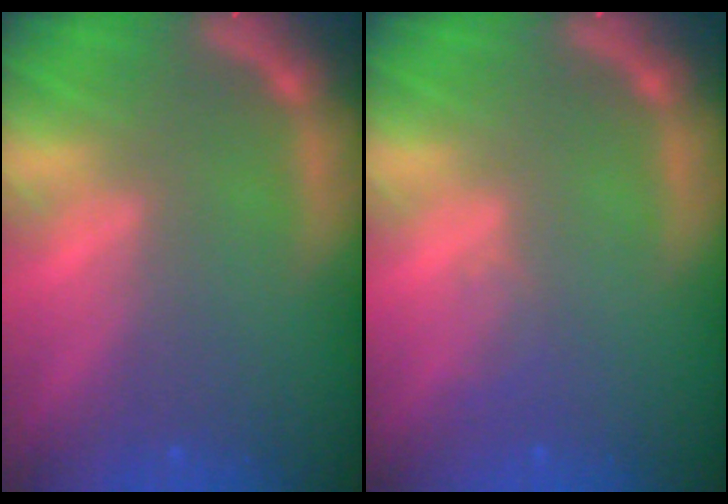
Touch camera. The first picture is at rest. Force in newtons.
{"total": 1.0}